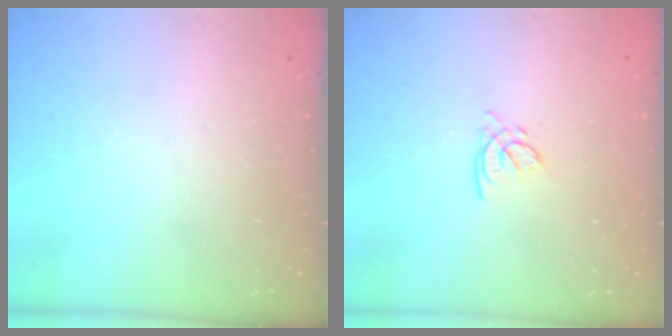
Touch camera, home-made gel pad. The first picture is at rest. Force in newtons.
{"total": 3.5, "press": 3.5, "slide": 0.2}